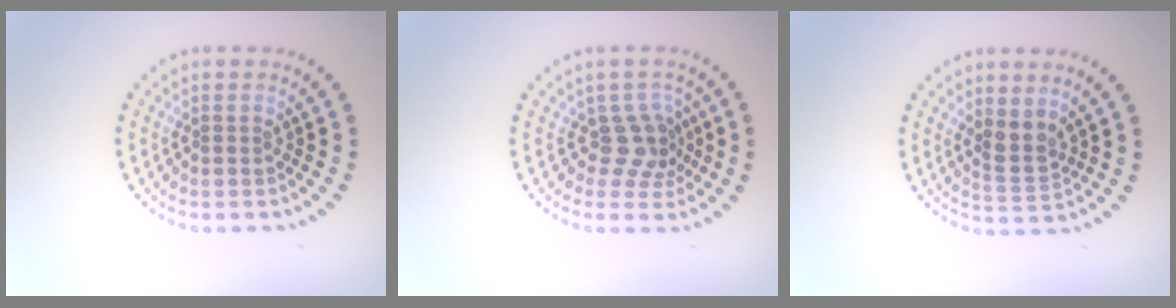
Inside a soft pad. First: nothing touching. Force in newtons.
{"total": 2.8, "press": 2.1, "slide": 1.8}
{"total": 2.3, "press": 1.9, "slide": 1.2}